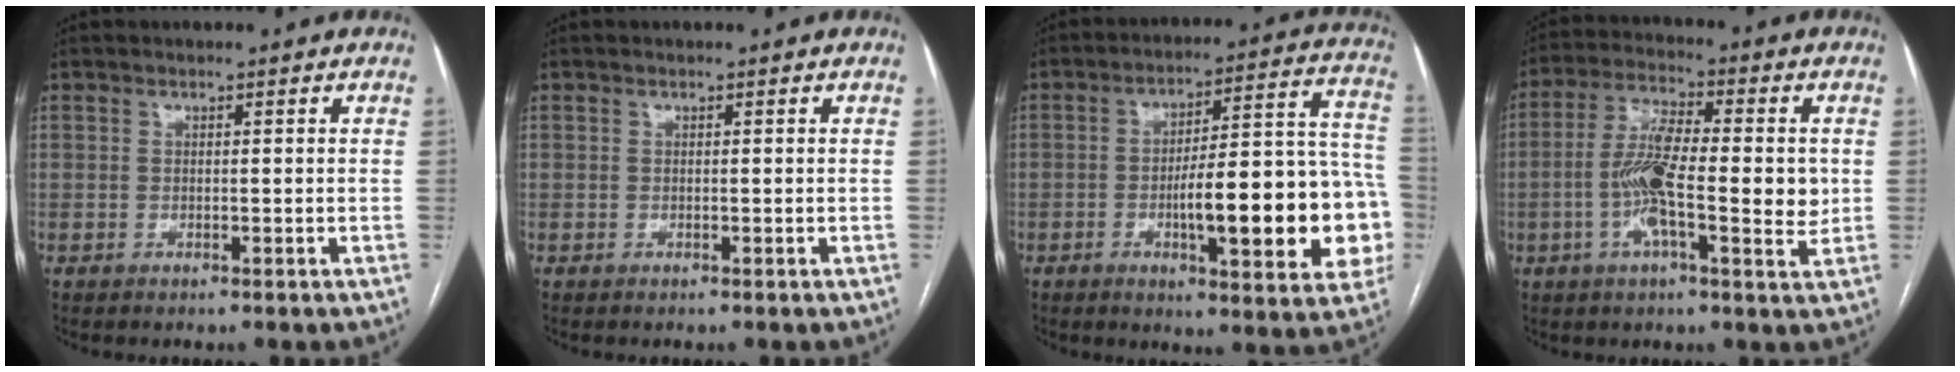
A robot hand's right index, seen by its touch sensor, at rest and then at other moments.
{"total": 0.0}
{"total": 21.4, "force": [-4.9, 4.4, 20.3], "torque": [-0.211, 0.034, -0.056]}
{"total": 12.5, "force": [-1.1, 3.4, 12.0], "torque": [-0.217, 0.005, -0.025]}